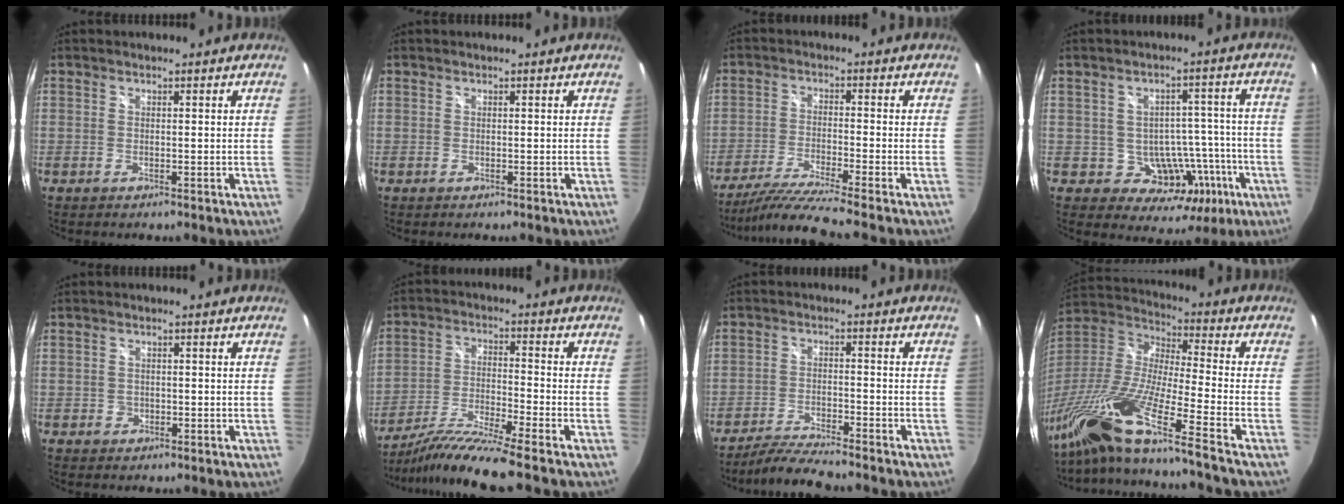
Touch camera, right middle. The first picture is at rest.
{"total": 0.0}
{"total": 9.0, "force": [-7.6, -1.9, 4.3], "torque": [-0.099, -0.022, -0.140]}
{"total": 9.9, "force": [-3.2, 8.4, 4.2], "torque": [-0.066, 0.027, -0.022]}
{"total": 1.6, "force": [-0.6, 1.4, 0.3], "torque": [-0.004, -0.002, -0.007]}
{"total": 11.5, "force": [-9.7, -2.1, 5.8], "torque": [-0.121, -0.018, -0.180]}
{"total": 7.7, "force": [-7.0, 0.3, 3.1], "torque": [-0.083, -0.011, -0.129]}
{"total": 23.7, "force": [-16.8, -0.1, 16.8], "torque": [-0.285, -0.066, -0.312]}